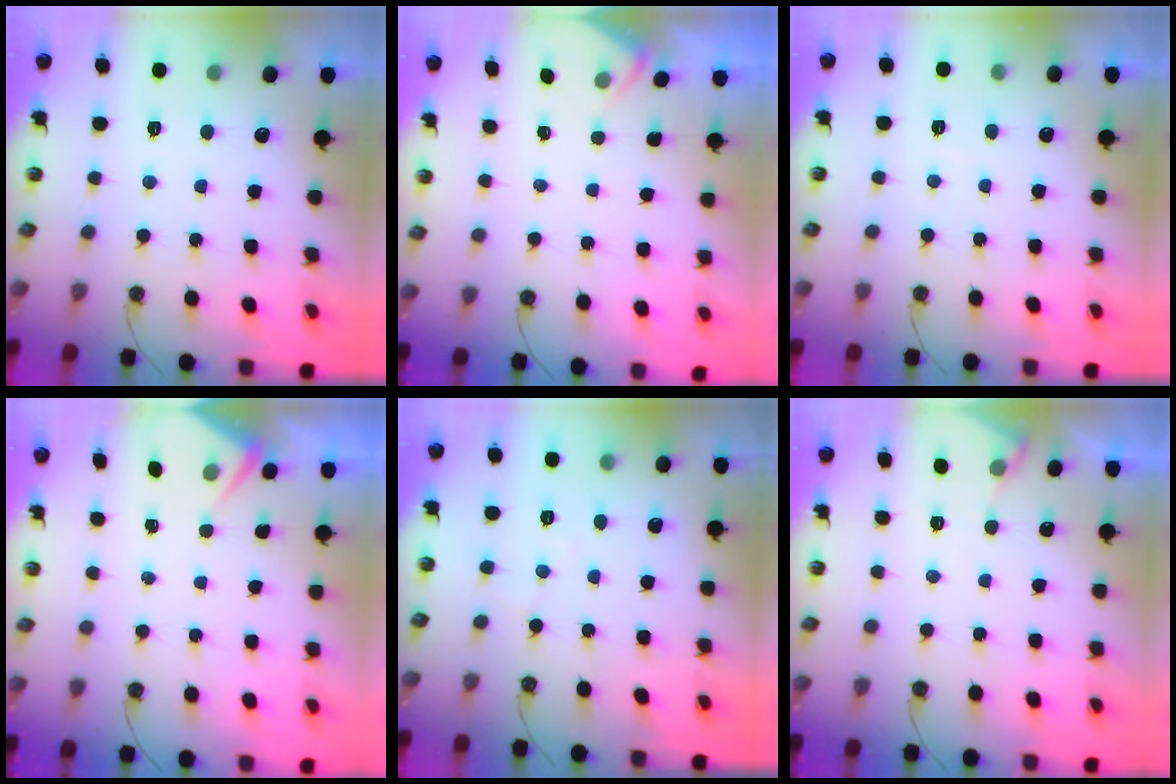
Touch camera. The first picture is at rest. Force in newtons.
{"total": 2.0, "press": 1.9, "slide": 0.4}
{"total": 2.9, "press": 2.9, "slide": 0.5}
{"total": 3.1, "press": 3.1, "slide": 0.5}
{"total": 3.4, "press": 3.4, "slide": 0.5}
{"total": 4.4, "press": 4.3, "slide": 0.6}